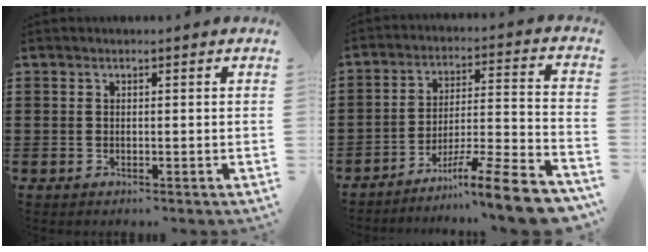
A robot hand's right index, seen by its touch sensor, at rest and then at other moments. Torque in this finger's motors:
{"motor_torque": [1.51, -0.63, 0.53, 0.06]}